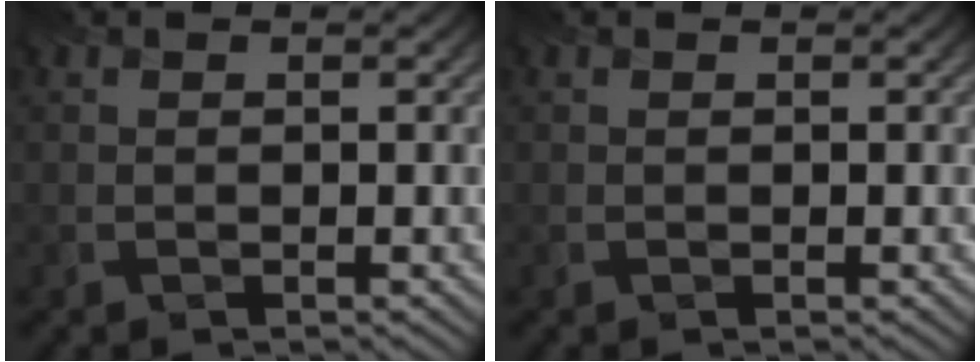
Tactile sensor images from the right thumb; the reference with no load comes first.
{"total": 0.0}